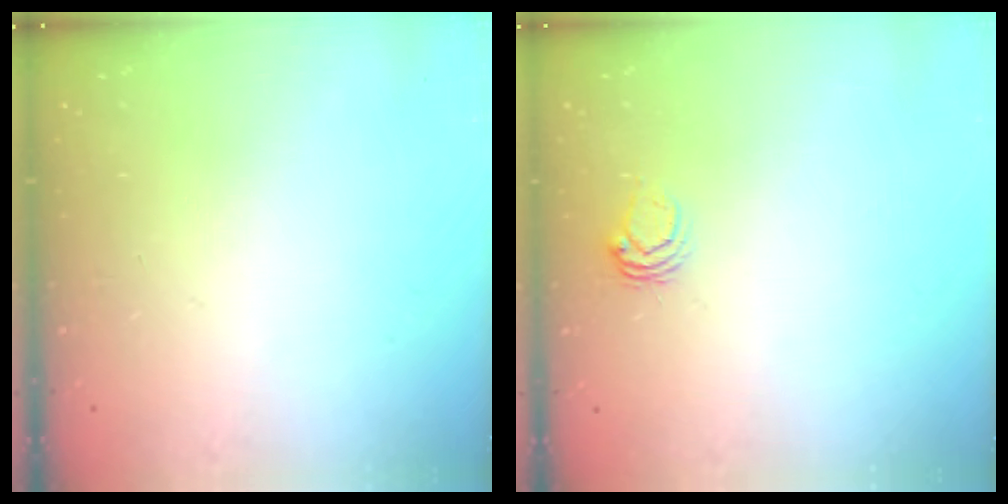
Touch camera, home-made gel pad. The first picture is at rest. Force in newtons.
{"total": 4.7, "press": 4.7, "slide": 0.4}